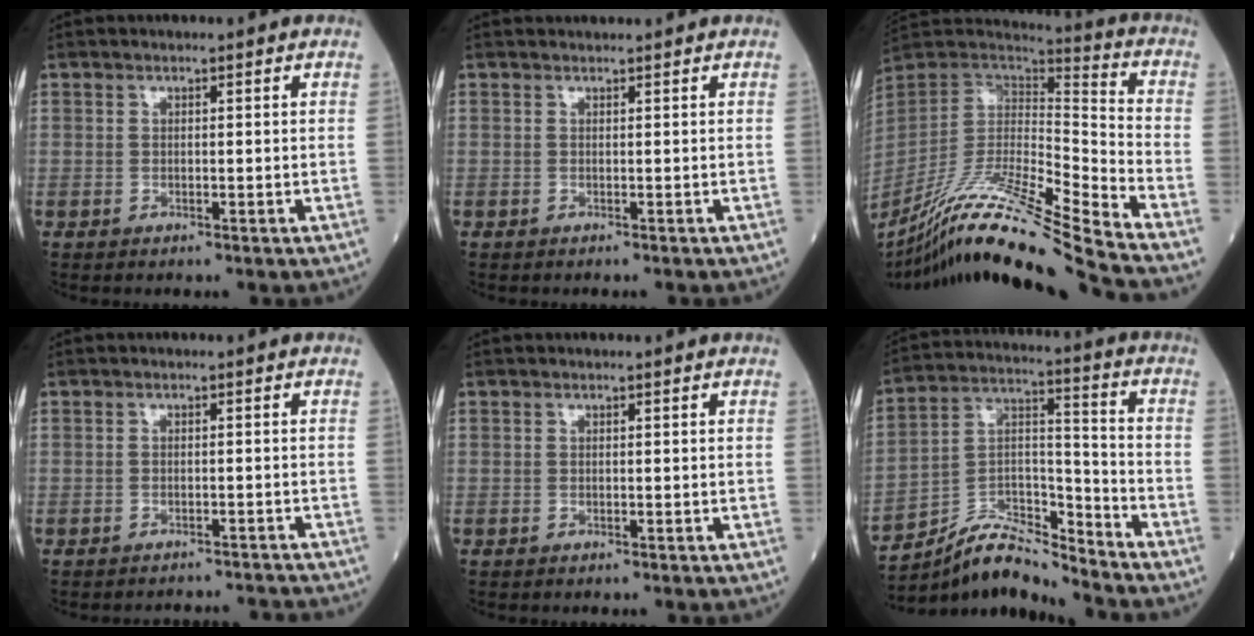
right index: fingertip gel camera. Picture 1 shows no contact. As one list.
[{"total": 1.0, "force": [1.0, 0.2, 0.4], "torque": [-0.012, 0.013, 0.009]}, {"total": 23.5, "force": [-19.3, -1.8, 13.2], "torque": [-0.255, -0.035, -0.352]}, {"total": 5.8, "force": [-5.8, 0.3, 0.0], "torque": [0.005, 0.006, -0.065]}, {"total": 0.0}, {"total": 11.2, "force": [-10.7, 1.4, 3.1], "torque": [-0.058, 0.034, -0.196]}]